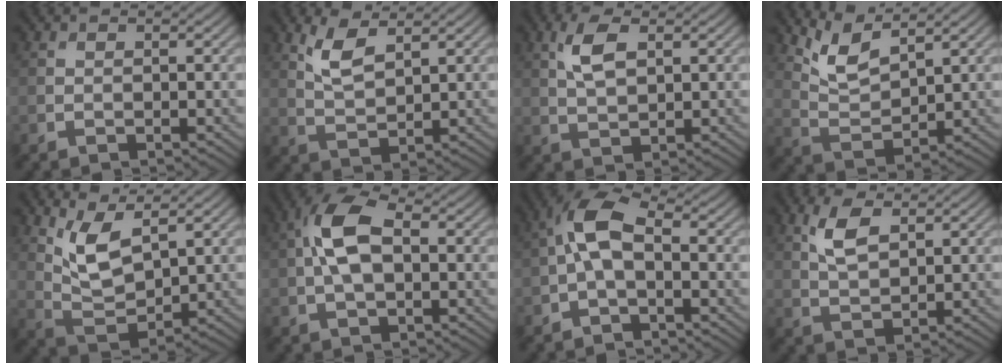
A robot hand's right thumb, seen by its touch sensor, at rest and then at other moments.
{"total": 4.5, "force": [2.7, 1.6, 3.2], "torque": [-0.081, -0.003, 0.057]}
{"total": 4.4, "force": [1.7, 2.0, 3.5], "torque": [-0.084, 0.005, 0.035]}
{"total": 5.5, "force": [4.1, 1.7, 3.3], "torque": [-0.084, -0.008, 0.090]}
{"total": 6.8, "force": [3.7, 2.7, 5.0], "torque": [-0.114, -0.006, 0.079]}
{"total": 7.6, "force": [0.7, 3.9, 6.5], "torque": [-0.136, 0.018, 0.004]}
{"total": 5.9, "force": [-0.3, 2.9, 5.2], "torque": [-0.109, 0.021, -0.016]}
{"total": 4.6, "force": [2.2, 2.1, 3.5], "torque": [-0.084, 0.003, 0.044]}